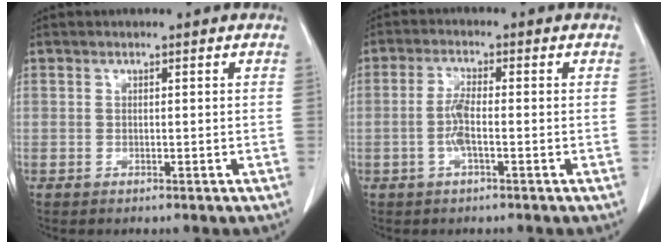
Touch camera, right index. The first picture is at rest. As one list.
[{"total": 3.7, "force": [-0.9, 0.7, 3.5], "torque": [-0.077, 0.002, -0.020]}]